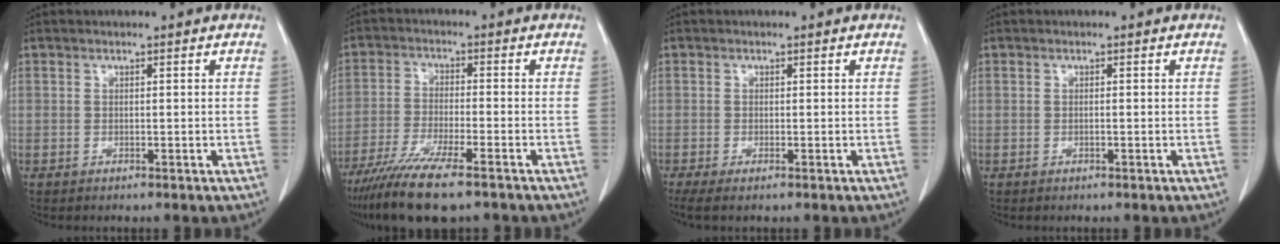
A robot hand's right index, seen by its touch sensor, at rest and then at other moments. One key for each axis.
{"total": 11.8, "fx": -8.8, "fy": 1.4, "fz": 7.7, "tx": -0.135, "ty": -0.030, "tz": -0.149}
{"total": 2.5, "fx": -1.7, "fy": 0.5, "fz": 1.8, "tx": -0.030, "ty": -0.007, "tz": -0.027}
{"total": 0.0}